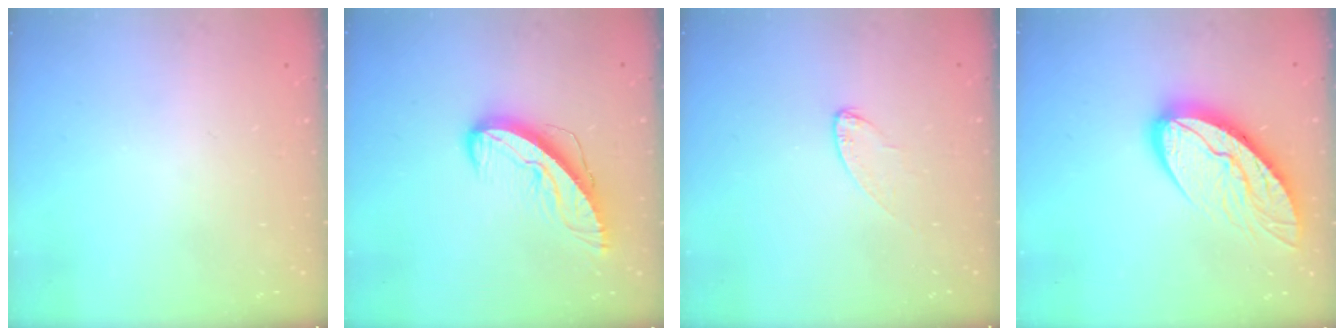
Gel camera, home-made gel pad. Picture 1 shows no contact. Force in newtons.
{"total": 10.0, "press": 10.0, "slide": 1.1}
{"total": 5.4, "press": 5.4, "slide": 0.4}
{"total": 13.5, "press": 13.5, "slide": 1.1}